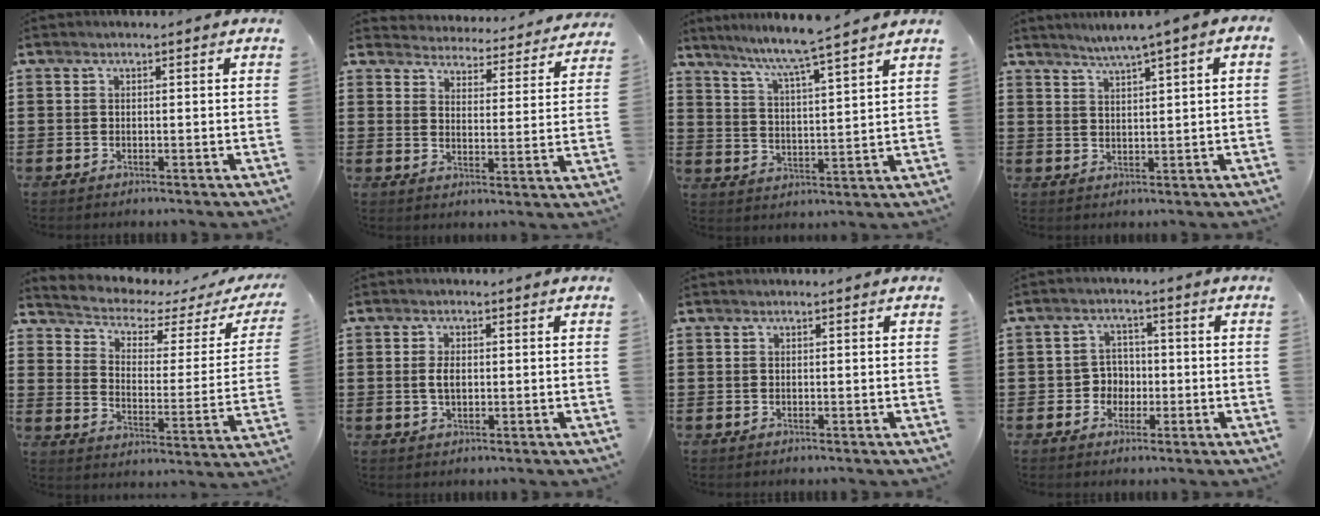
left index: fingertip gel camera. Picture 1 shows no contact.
{"total": 4.3, "force": [4.3, 0.0, -0.4], "torque": [-0.012, -0.043, 0.069]}
{"total": 6.1, "force": [5.5, -1.4, 2.1], "torque": [-0.064, -0.043, 0.089]}
{"total": 2.2, "force": [1.5, -0.4, 1.6], "torque": [-0.033, -0.007, 0.025]}
{"total": 2.8, "force": [2.2, 1.0, 1.6], "torque": [-0.049, -0.025, 0.026]}
{"total": 2.7, "force": [0.2, 1.3, 2.3], "torque": [-0.047, 0.006, 0.001]}
{"total": 0.0}
{"total": 3.6, "force": [-1.0, 3.3, 1.3], "torque": [-0.035, 0.005, -0.022]}